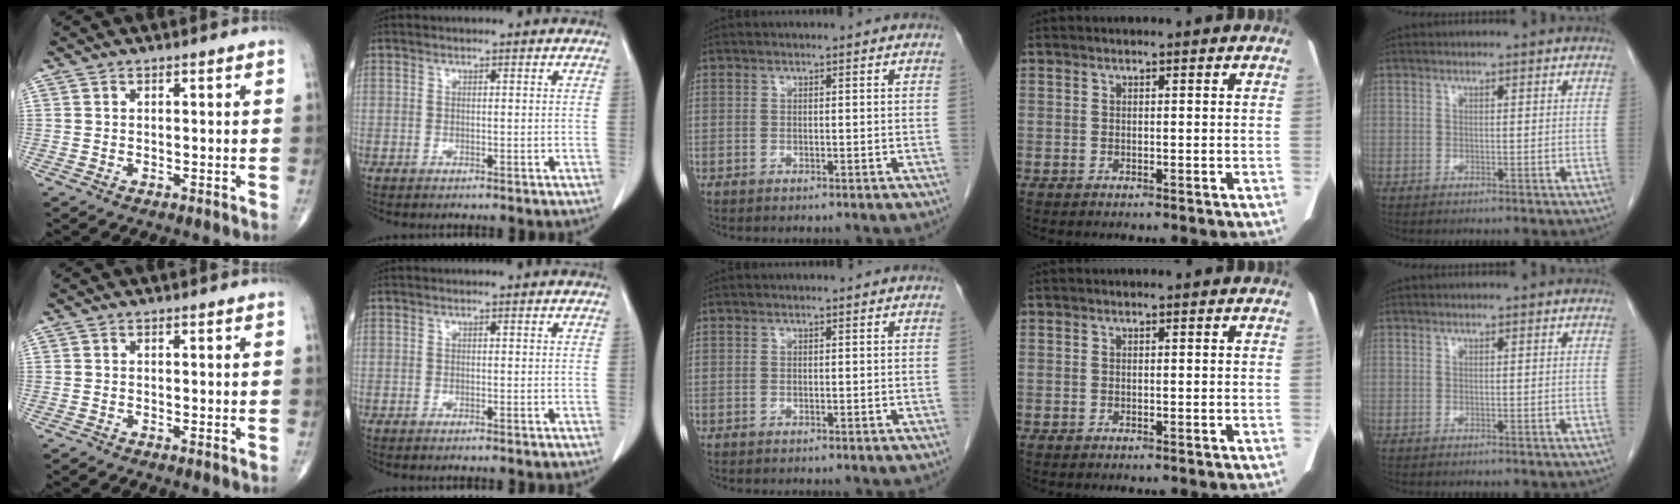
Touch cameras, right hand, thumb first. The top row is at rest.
{"thumb": {"total": 0.5, "force": [-0.3, 0.1, 0.4], "torque": [-0.009, -0.003, -0.009]}}